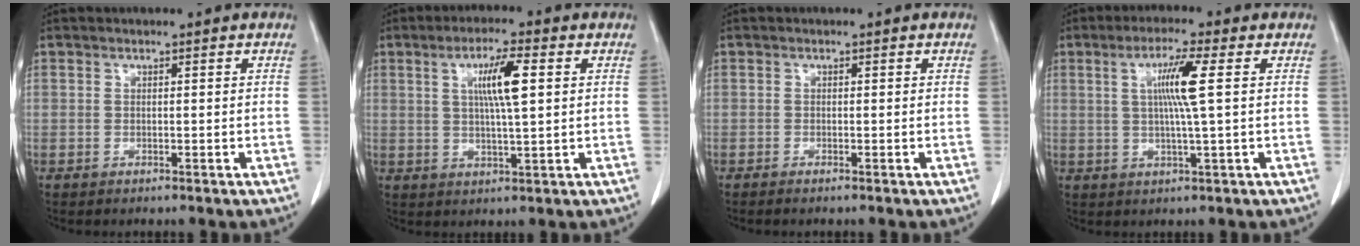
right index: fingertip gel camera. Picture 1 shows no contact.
{"total": 7.1, "force": [1.8, 0.4, 6.8], "torque": [-0.123, 0.003, 0.032]}
{"total": 0.6, "force": [-0.5, -0.1, 0.4], "torque": [-0.008, -0.001, -0.011]}
{"total": 6.7, "force": [1.3, -0.8, 6.5], "torque": [-0.120, 0.001, 0.026]}